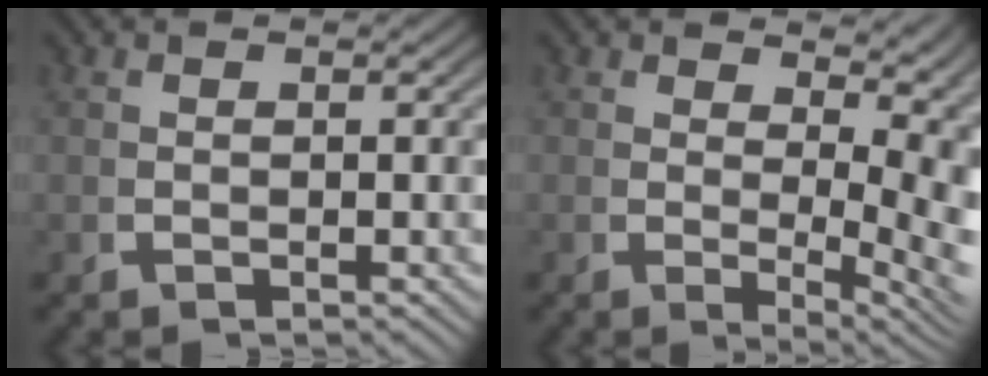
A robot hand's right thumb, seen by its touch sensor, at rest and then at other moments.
{"total": 6.2, "force": [0.4, 3.0, 5.4], "torque": [-0.058, -0.021, 0.016]}